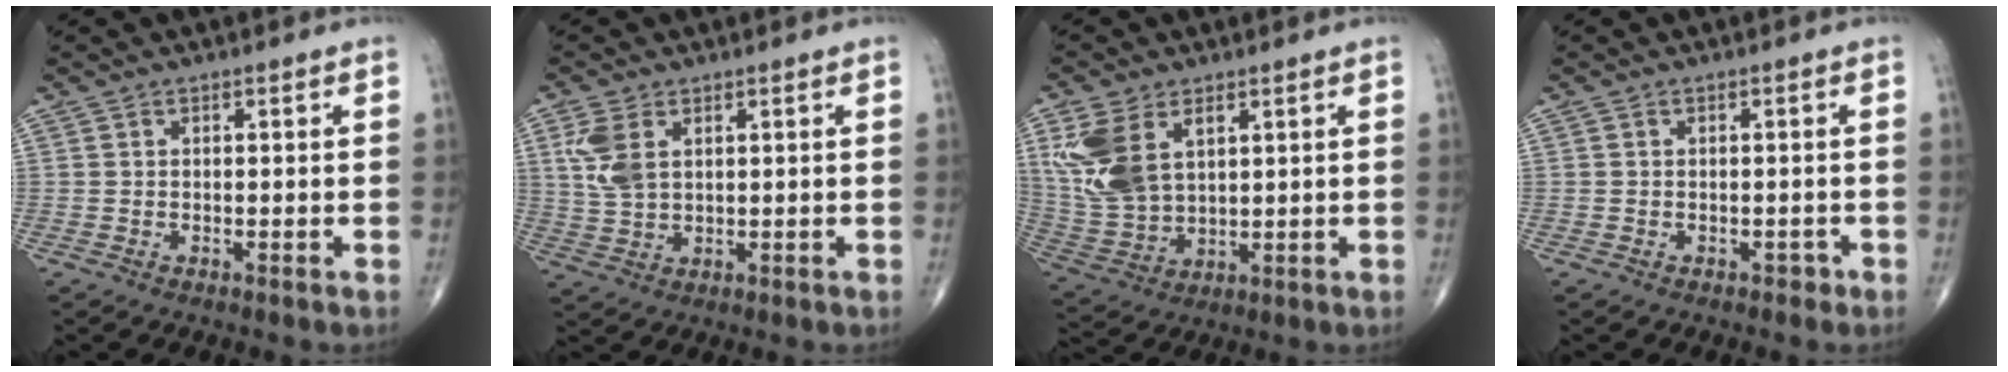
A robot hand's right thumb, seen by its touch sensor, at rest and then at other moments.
{"total": 6.3, "force": [2.2, 3.6, 4.6], "torque": [-0.104, -0.001, 0.052]}
{"total": 12.5, "force": [4.7, 7.5, 8.9], "torque": [-0.187, -0.010, 0.110]}
{"total": 1.0, "force": [-0.6, 0.8, 0.3], "torque": [0.003, 0.003, -0.010]}